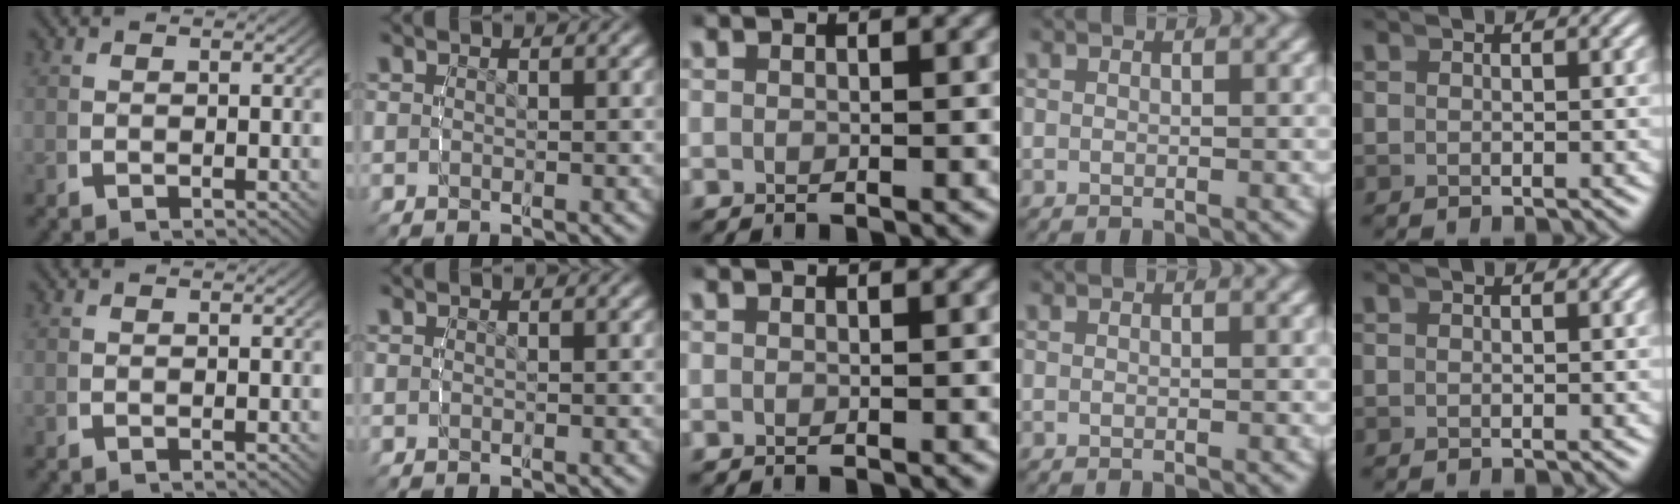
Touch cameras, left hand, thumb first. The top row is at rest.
{}